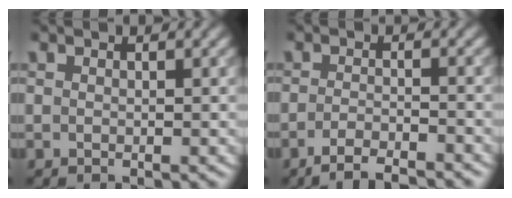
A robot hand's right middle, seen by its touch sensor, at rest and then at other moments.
{"total": 3.8, "force": [-3.0, 0.7, 2.3], "torque": [-0.032, 0.002, -0.054]}